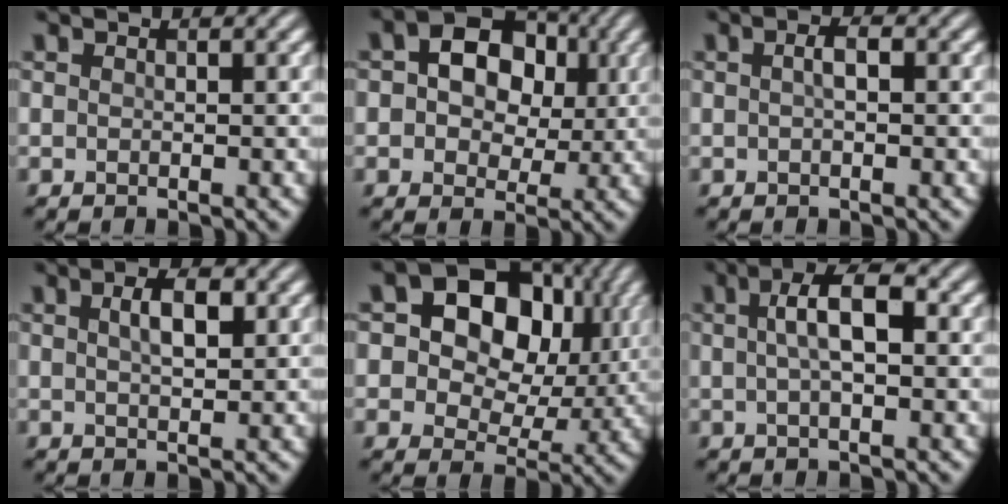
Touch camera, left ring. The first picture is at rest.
{"total": 9.1, "force": [2.2, 6.9, 5.6], "torque": [-0.066, 0.033, 0.011]}
{"total": 1.3, "force": [0.1, 0.4, 1.2], "torque": [-0.026, 0.002, 0.001]}
{"total": 2.9, "force": [0.9, 1.1, 2.5], "torque": [-0.046, 0.004, 0.017]}
{"total": 13.0, "force": [3.7, 9.4, 8.2], "torque": [-0.118, 0.036, 0.045]}
{"total": 4.3, "force": [0.7, 1.4, 4.0], "torque": [-0.072, 0.009, 0.008]}